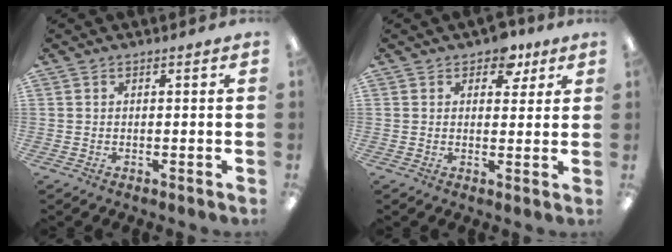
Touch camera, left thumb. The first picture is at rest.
{"total": 5.7, "force": [3.9, 3.5, 2.4], "torque": [-0.019, -0.015, 0.065]}